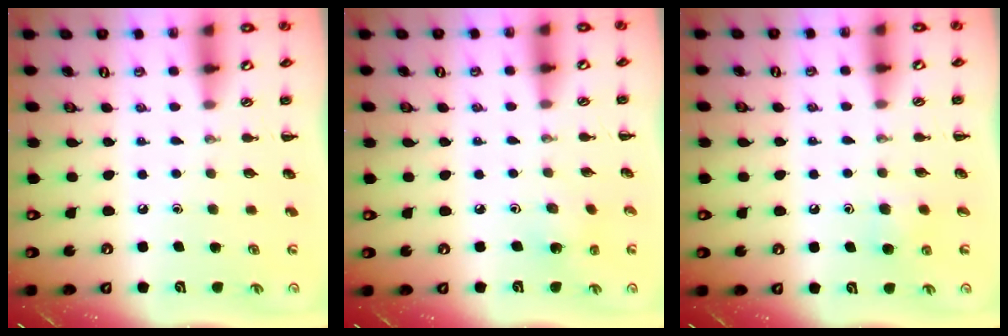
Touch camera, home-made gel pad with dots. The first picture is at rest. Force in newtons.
{"total": 2.7, "press": 2.5, "slide": 0.9}
{"total": 4.1, "press": 3.8, "slide": 1.5}